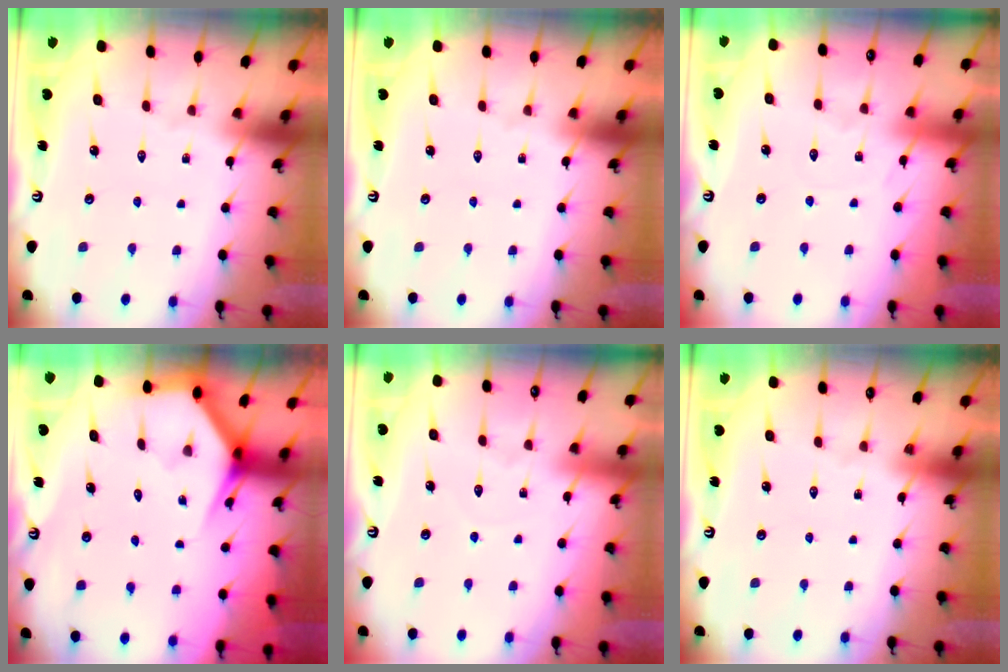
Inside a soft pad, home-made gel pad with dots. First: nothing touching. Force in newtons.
{"total": 0.0}
{"total": 3.3, "press": 3.3, "slide": 0.4}
{"total": 3.4, "press": 3.4, "slide": 0.3}
{"total": 3.0, "press": 3.0, "slide": 0.2}
{"total": 0.0}